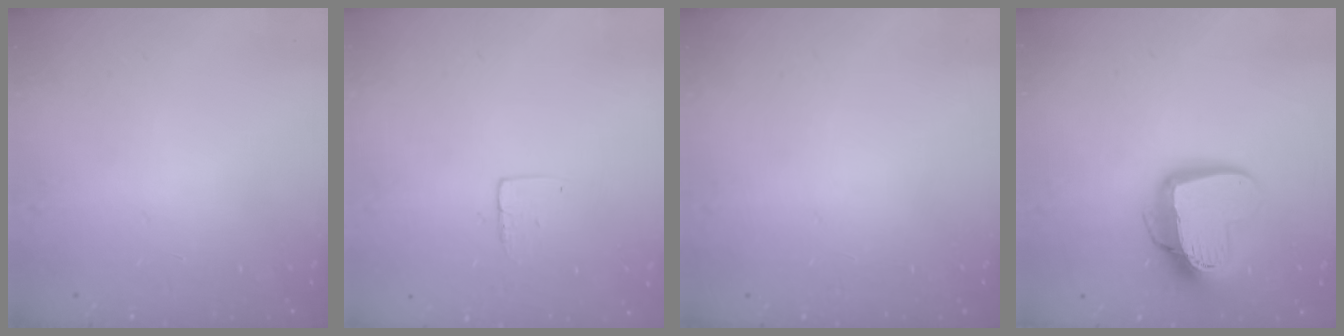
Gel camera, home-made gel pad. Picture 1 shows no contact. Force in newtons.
{"total": 3.6, "press": 3.6, "slide": 0.3}
{"total": 0.0}
{"total": 14.9, "press": 14.8, "slide": 1.5}